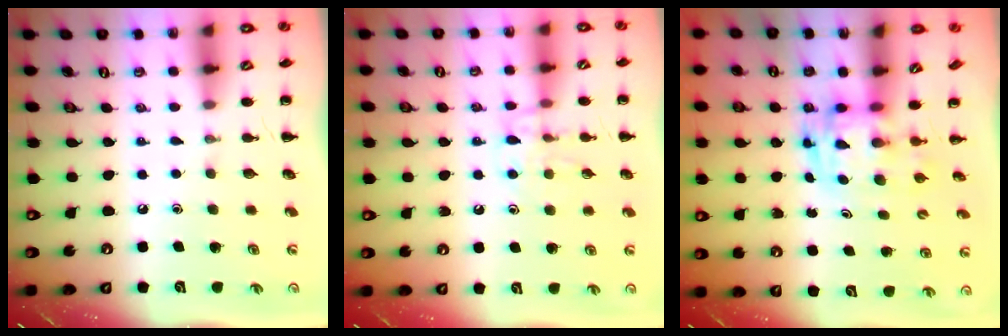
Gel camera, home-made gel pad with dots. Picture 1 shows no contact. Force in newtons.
{"total": 9.2, "press": 9.1, "slide": 0.8}
{"total": 2.8, "press": 2.8, "slide": 0.5}